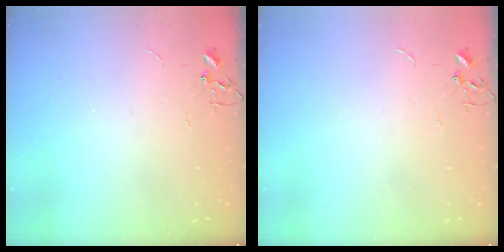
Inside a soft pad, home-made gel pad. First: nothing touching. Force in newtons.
{"total": 0.0}